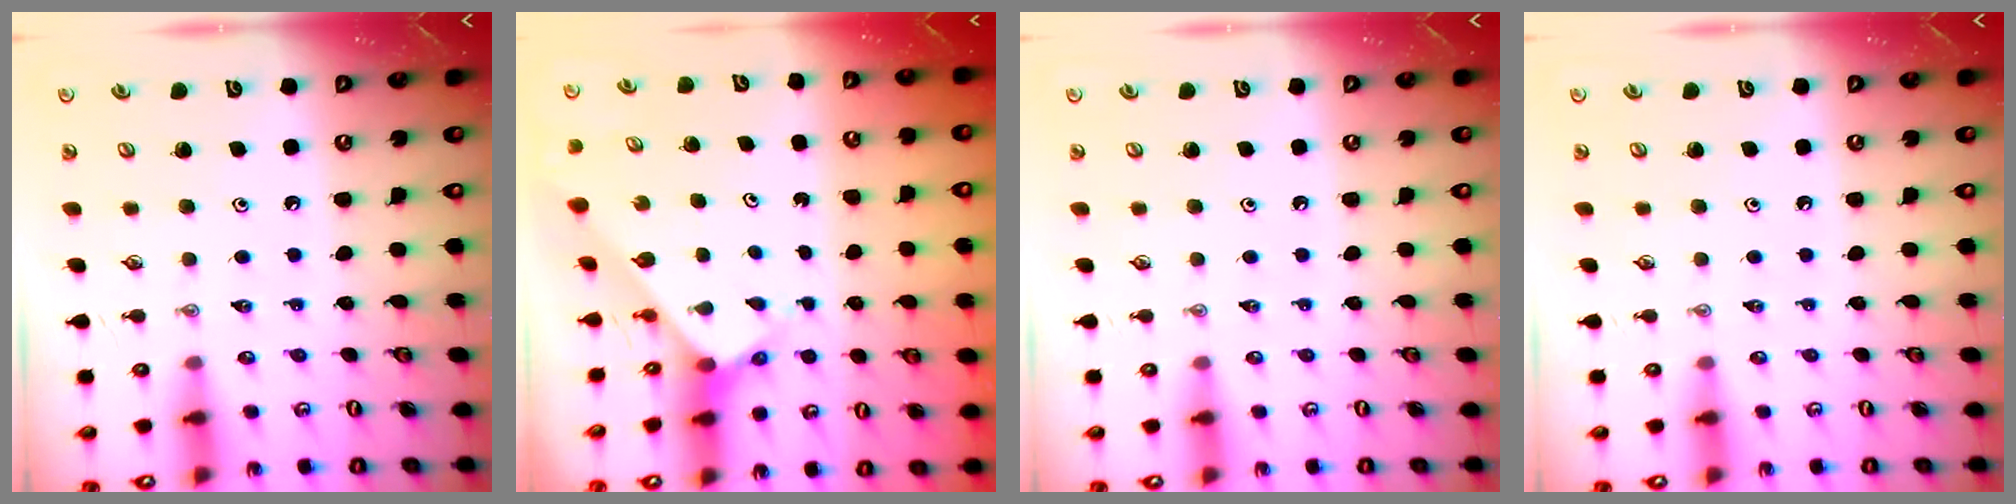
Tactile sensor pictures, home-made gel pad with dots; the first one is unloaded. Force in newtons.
{"total": 2.7, "press": 2.7, "slide": 0.2}
{"total": 0.0}
{"total": 0.0}